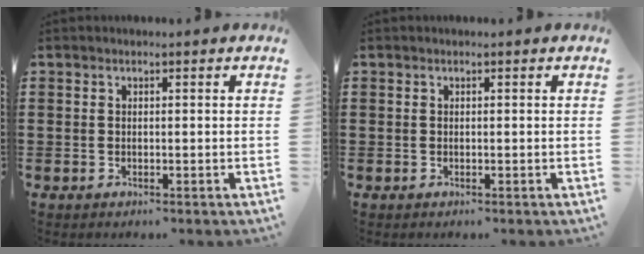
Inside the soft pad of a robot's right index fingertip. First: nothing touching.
{"total": 0.0}